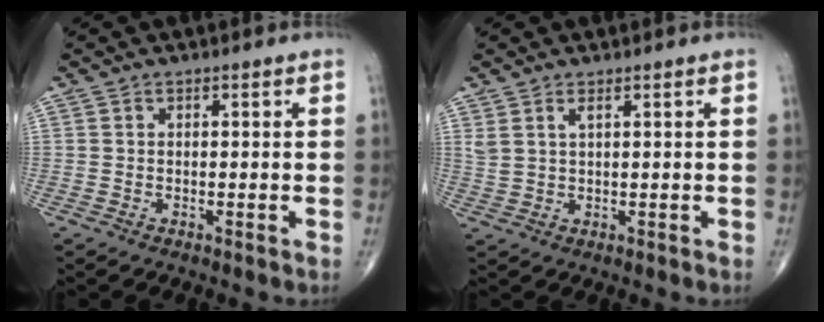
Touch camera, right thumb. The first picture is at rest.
{"total": 2.5, "force": [1.5, 0.7, 1.9], "torque": [-0.044, -0.004, 0.036]}